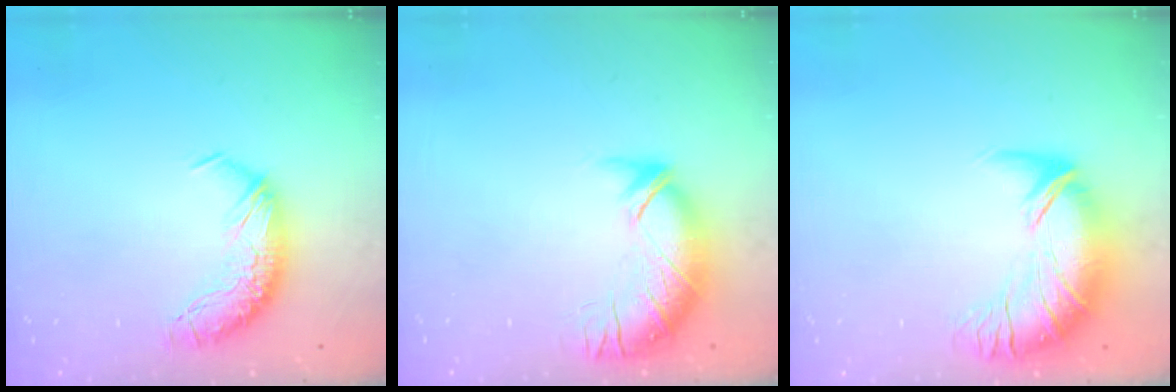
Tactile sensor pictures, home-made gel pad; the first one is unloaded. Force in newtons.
{"total": 3.0, "press": 1.6, "slide": 2.6}
{"total": 2.5, "press": 0.1, "slide": 2.5}